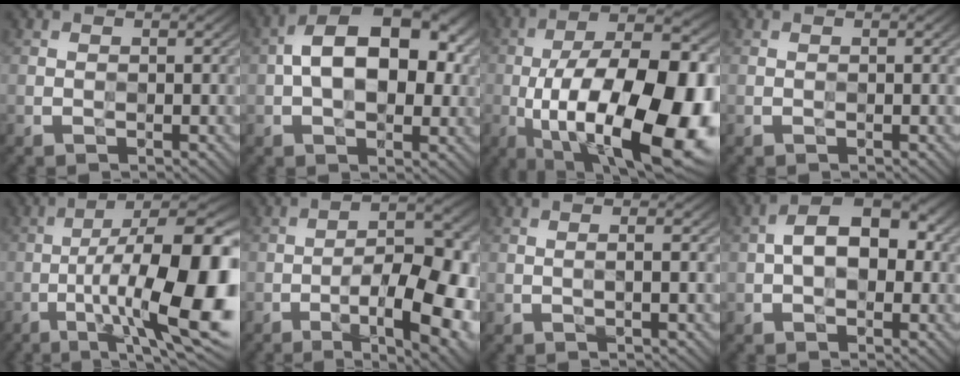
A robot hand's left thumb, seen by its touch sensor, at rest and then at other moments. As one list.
[{"total": 12.2, "force": [1.3, 7.0, 9.9], "torque": [-0.152, 0.020, 0.013]}, {"total": 21.4, "force": [-6.1, 8.1, 18.9], "torque": [-0.310, -0.002, -0.100]}, {"total": 0.0}, {"total": 20.3, "force": [-5.0, 5.6, 18.9], "torque": [-0.262, -0.008, -0.073]}, {"total": 14.9, "force": [-5.8, 4.9, 12.8], "torque": [-0.176, 0.007, -0.081]}, {"total": 2.1, "force": [0.0, 0.2, 2.1], "torque": [-0.035, 0.002, -0.004]}, {"total": 7.2, "force": [0.6, 4.4, 5.7], "torque": [-0.080, 0.015, 0.000]}]